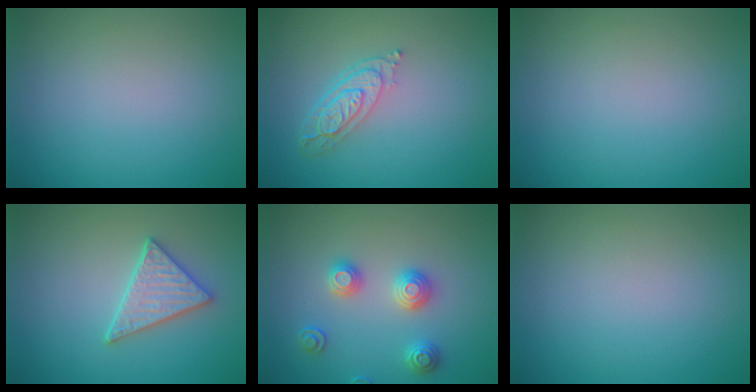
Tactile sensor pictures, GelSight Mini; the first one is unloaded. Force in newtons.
{"total": 3.8, "press": 2.9, "slide": 2.4}
{"total": 0.0}
{"total": 3.3, "press": 3.1, "slide": 1.2}
{"total": 2.8, "press": 2.8, "slide": 0.2}
{"total": 0.0}